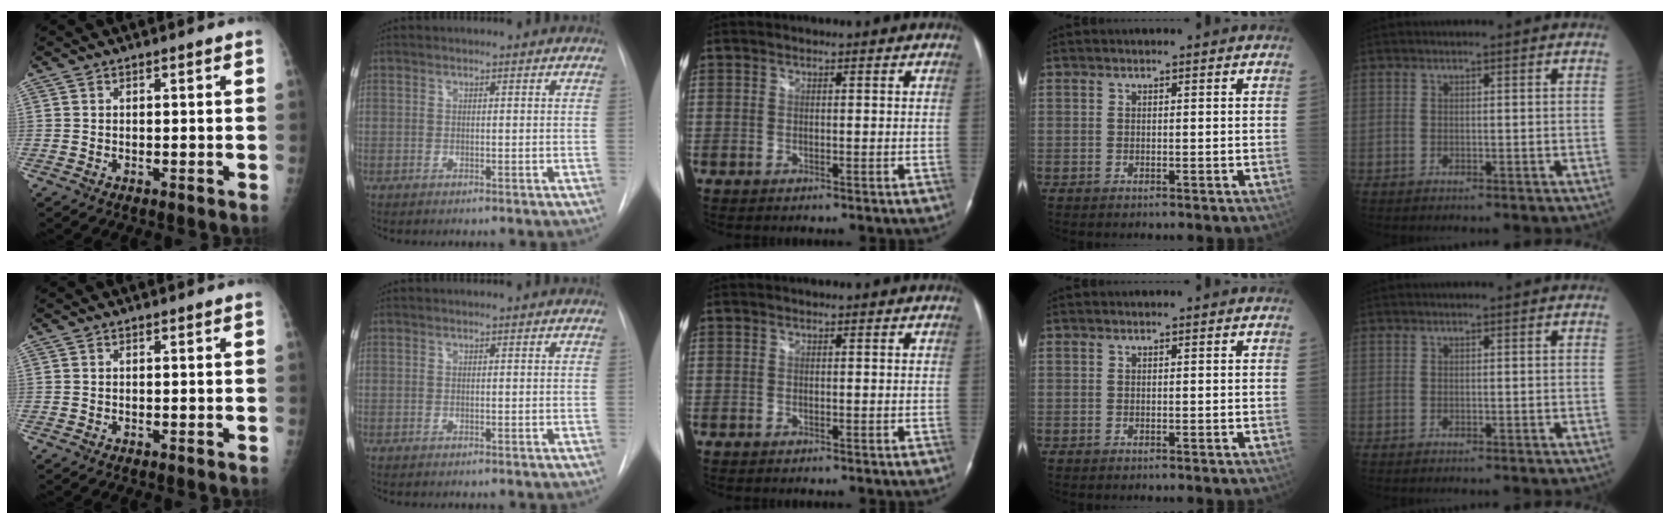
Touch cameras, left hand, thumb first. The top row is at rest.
{}